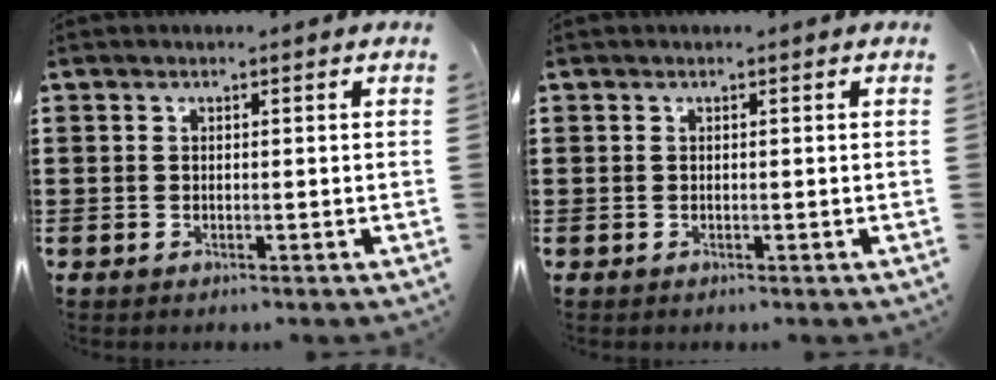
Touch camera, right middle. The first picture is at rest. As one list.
[{"total": 0.0}]